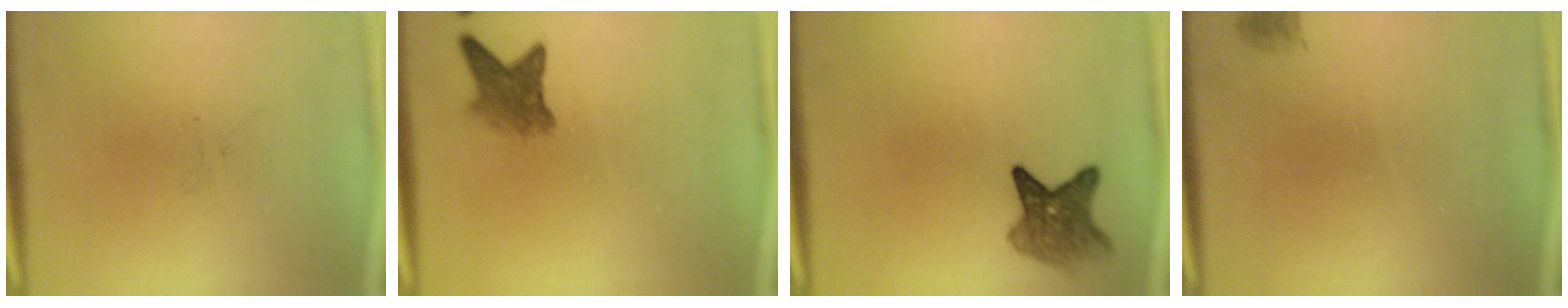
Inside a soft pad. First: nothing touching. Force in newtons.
{"total": 3.7}
{"total": 5.1}
{"total": 1.1}